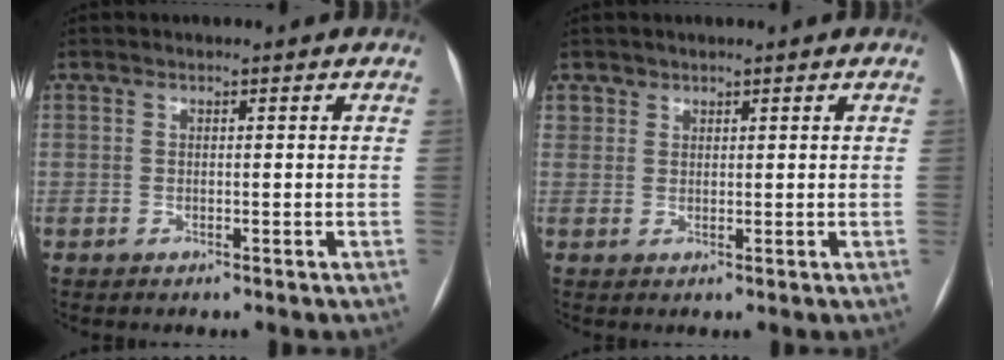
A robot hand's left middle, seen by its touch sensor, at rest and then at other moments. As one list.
[{"total": 1.2, "force": [0.7, 0.9, -0.2], "torque": [0.014, -0.001, 0.007]}]